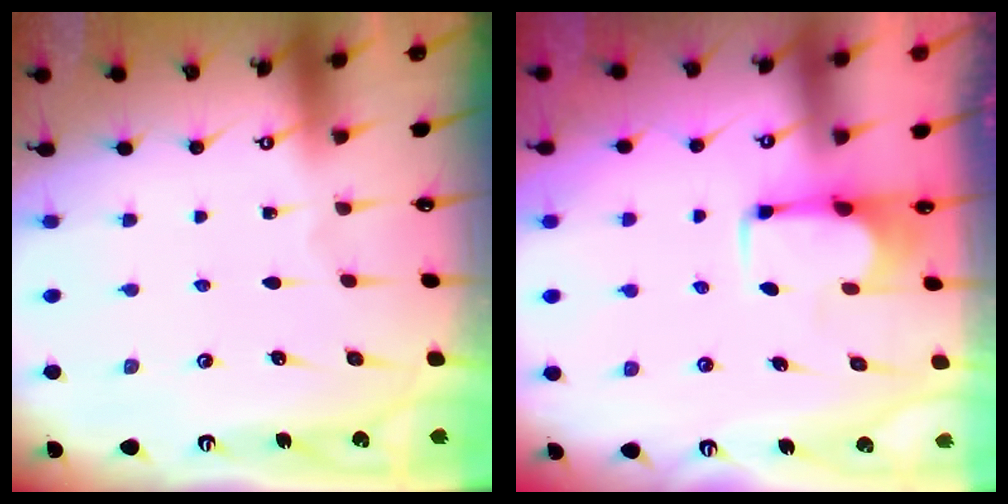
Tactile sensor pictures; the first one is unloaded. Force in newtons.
{"total": 1.7, "press": 1.6, "slide": 0.7}